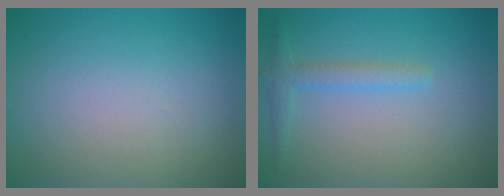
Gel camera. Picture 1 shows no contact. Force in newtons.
{"total": 1.4, "press": 1.4, "slide": 0.1}